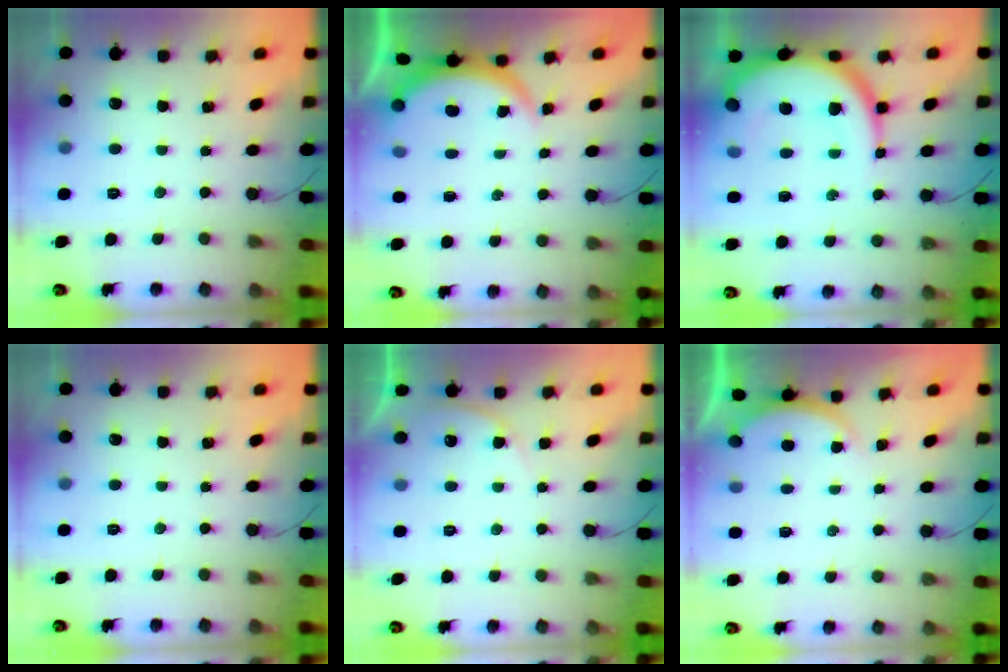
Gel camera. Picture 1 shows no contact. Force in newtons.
{"total": 3.8, "press": 3.8, "slide": 0.3}
{"total": 15.7, "press": 15.7, "slide": 1.6}
{"total": 0.0}
{"total": 3.6, "press": 3.5, "slide": 0.5}
{"total": 2.2, "press": 2.2, "slide": 0.6}